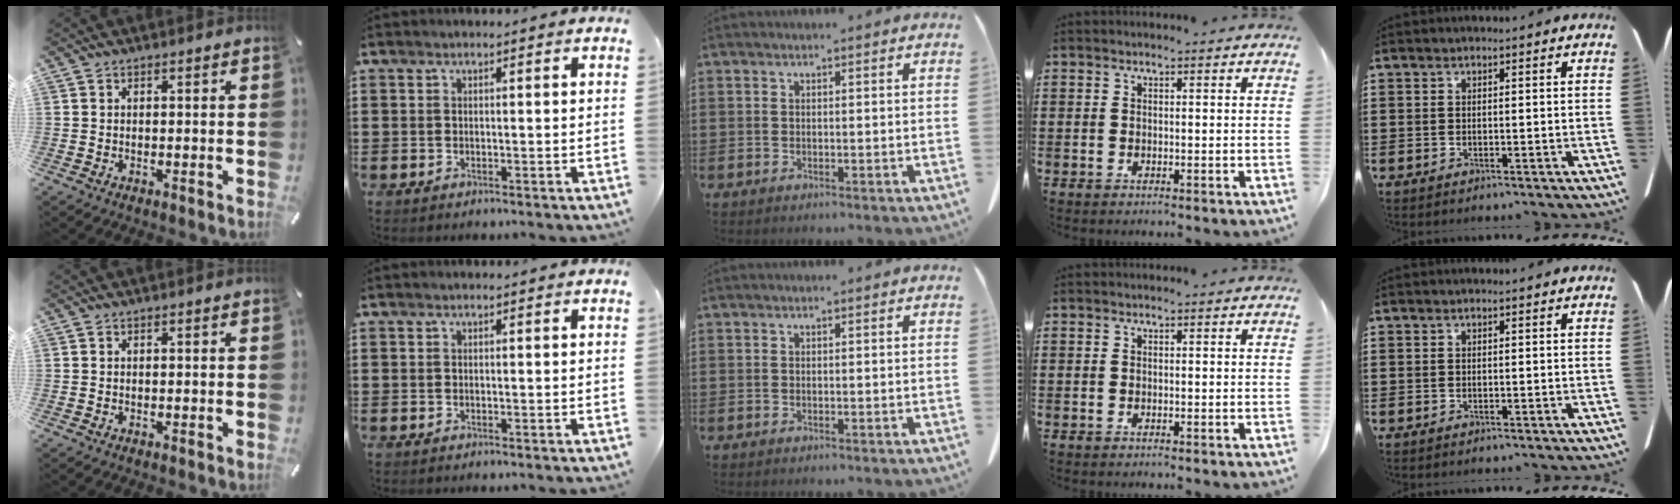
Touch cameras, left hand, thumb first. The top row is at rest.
{}